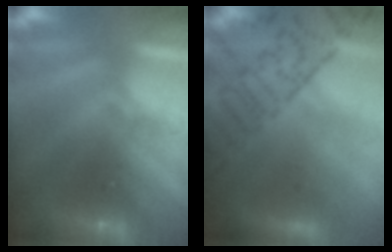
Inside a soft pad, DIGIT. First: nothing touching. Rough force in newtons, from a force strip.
{"total": 8.8}